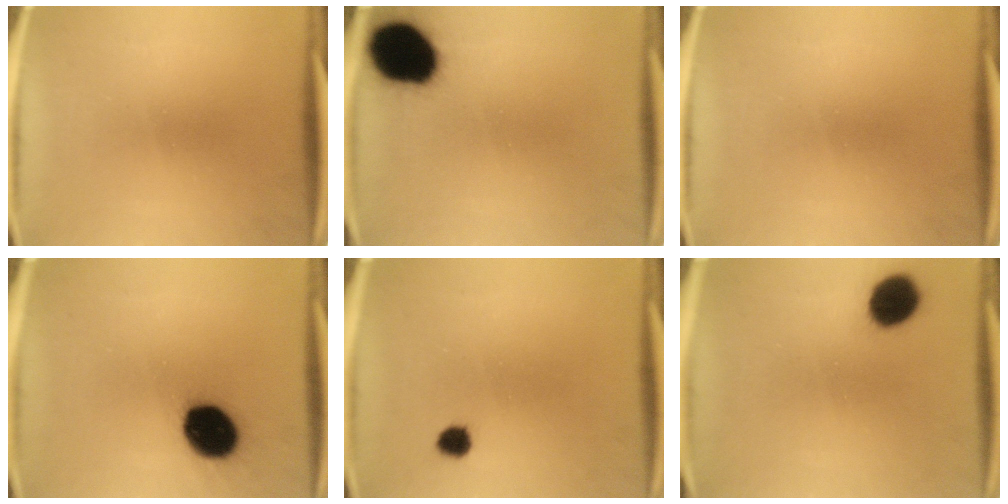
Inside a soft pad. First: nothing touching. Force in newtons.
{"total": 17.4}
{"total": 0.0}
{"total": 14.6}
{"total": 2.5}
{"total": 9.0}